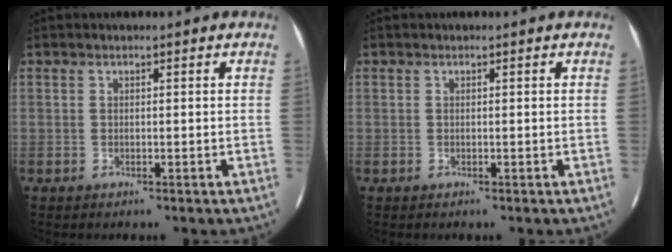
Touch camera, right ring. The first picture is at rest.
{"total": 0.0}